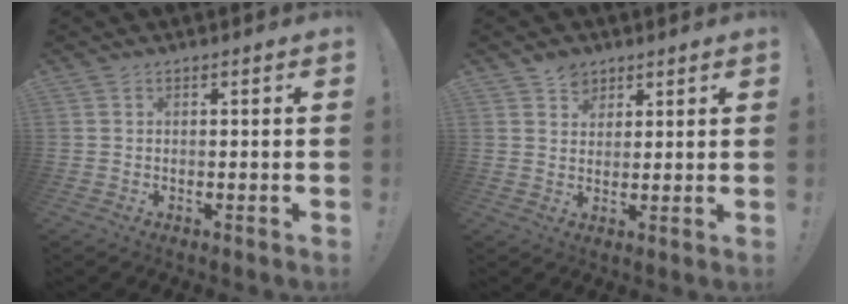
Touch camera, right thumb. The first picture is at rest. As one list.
[{"total": 4.7, "force": [3.2, 3.4, 0.8], "torque": [0.001, -0.019, 0.056]}]